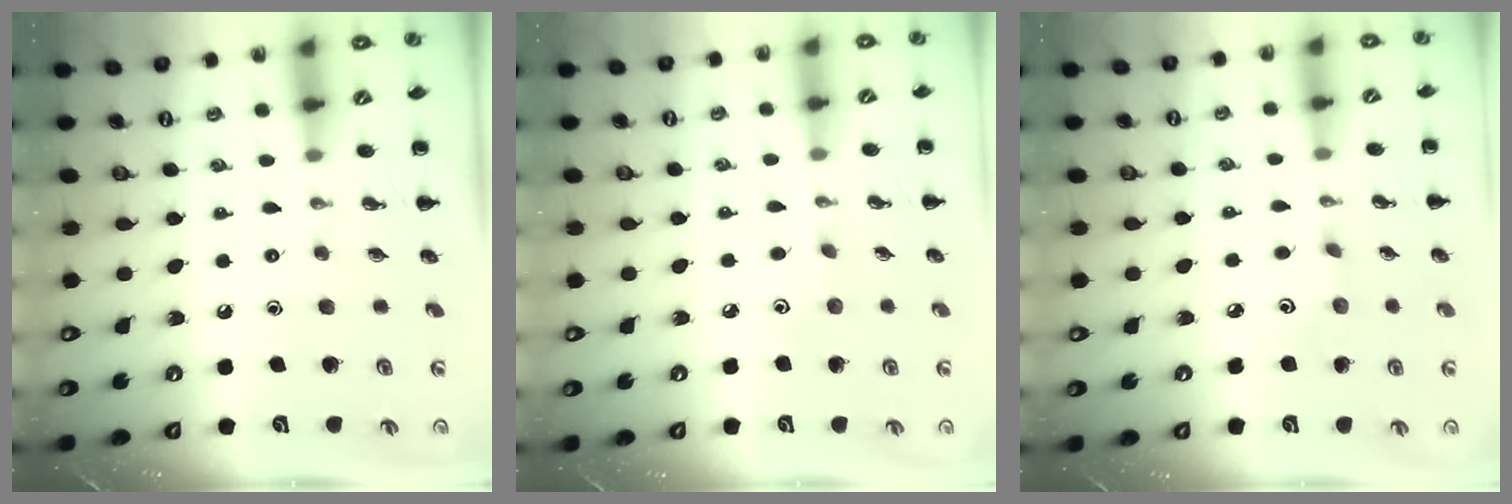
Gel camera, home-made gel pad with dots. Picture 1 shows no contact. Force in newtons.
{"total": 2.8, "press": 2.7, "slide": 0.8}
{"total": 2.7, "press": 2.6, "slide": 0.6}